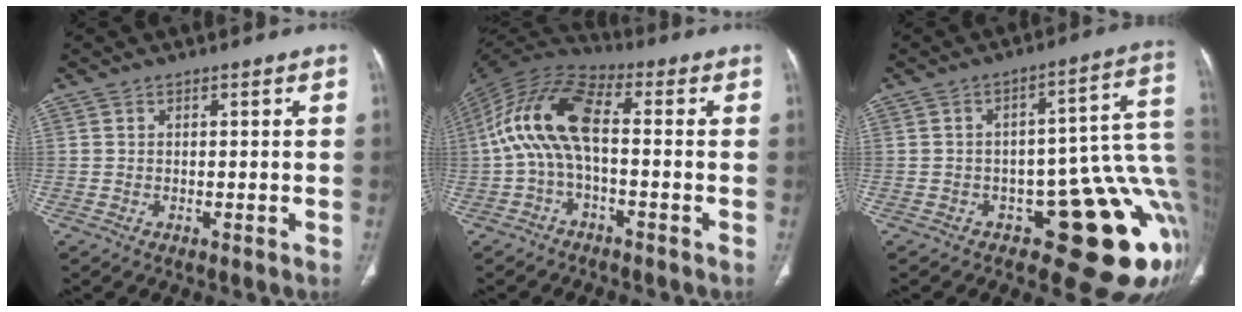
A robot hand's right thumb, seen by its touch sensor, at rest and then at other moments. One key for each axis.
{"total": 13.5, "fx": -0.7, "fy": 6.1, "fz": 12.0, "tx": -0.244, "ty": 0.042, "tz": -0.025}
{"total": 18.1, "fx": -4.8, "fy": 8.1, "fz": 15.5, "tx": -0.100, "ty": 0.045, "tz": -0.051}